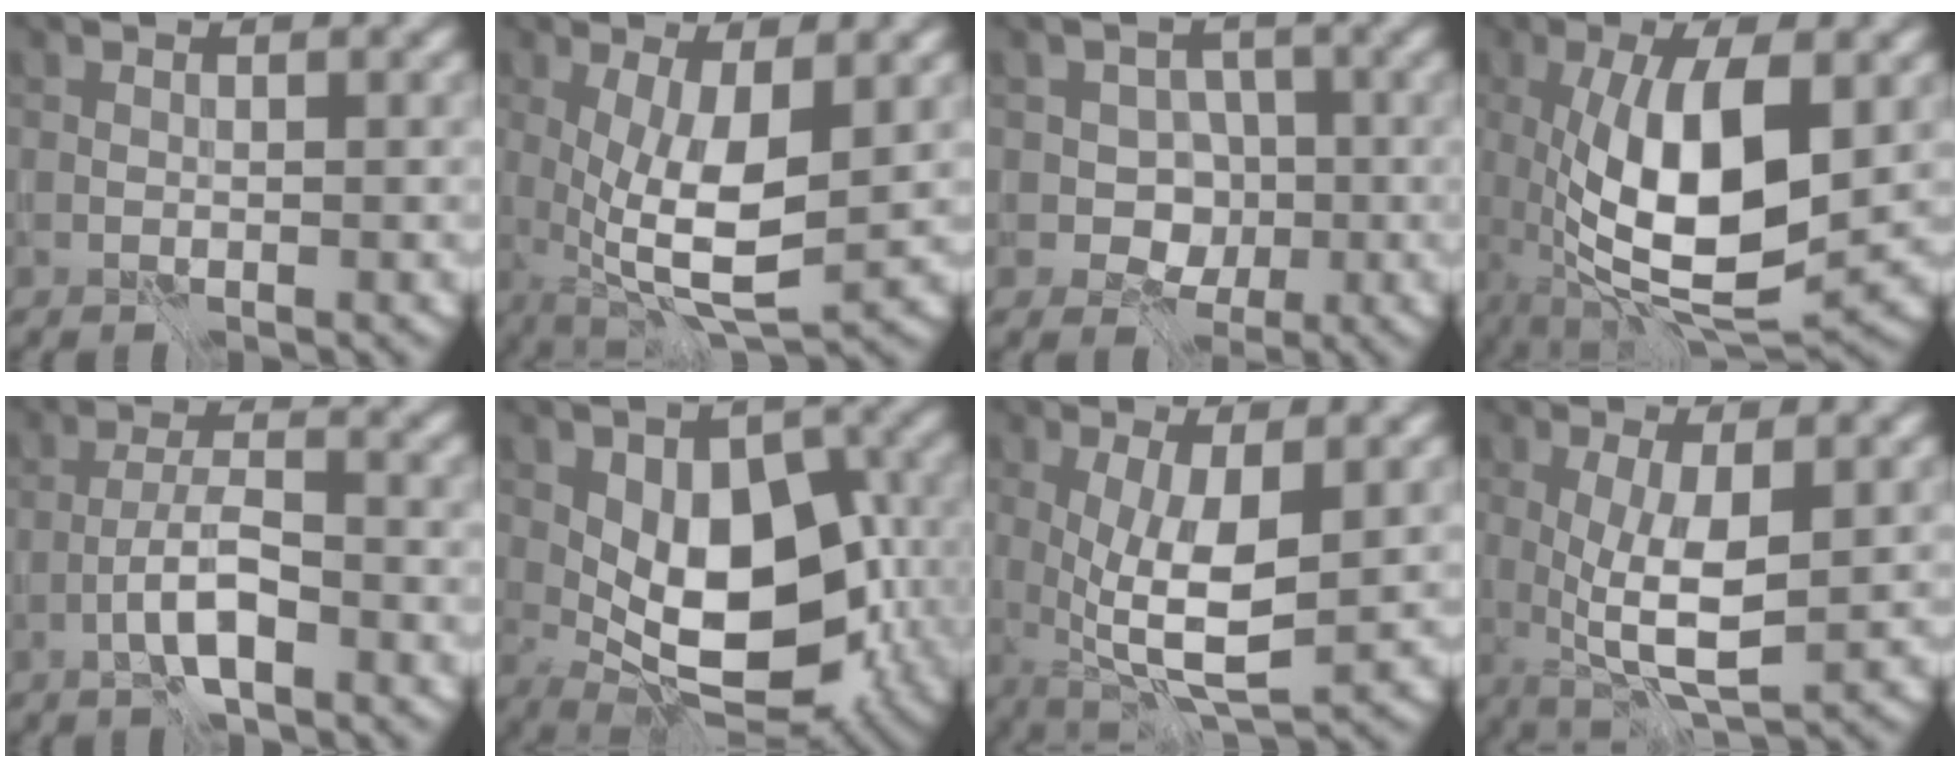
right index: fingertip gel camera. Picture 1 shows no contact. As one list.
[{"total": 7.7, "force": [-0.2, 2.6, 7.2], "torque": [-0.136, -0.013, 0.001]}, {"total": 5.3, "force": [-0.9, 4.8, 2.2], "torque": [-0.003, 0.014, -0.043]}, {"total": 11.0, "force": [-1.1, 3.8, 10.3], "torque": [-0.192, -0.008, -0.020]}, {"total": 3.7, "force": [-2.2, 0.8, 2.9], "torque": [-0.053, 0.008, -0.045]}, {"total": 10.4, "force": [-1.0, 6.0, 8.5], "torque": [-0.116, -0.003, -0.016]}, {"total": 6.6, "force": [0.0, 2.2, 6.2], "torque": [-0.119, -0.013, 0.004]}, {"total": 5.7, "force": [0.0, 1.7, 5.5], "torque": [-0.105, -0.011, 0.003]}]